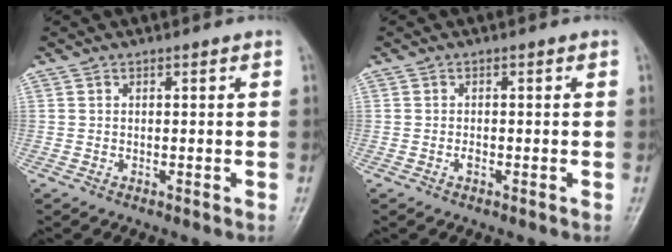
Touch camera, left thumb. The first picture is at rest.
{"total": 0.9, "force": [-0.4, 0.5, 0.7], "torque": [-0.010, 0.000, -0.010]}